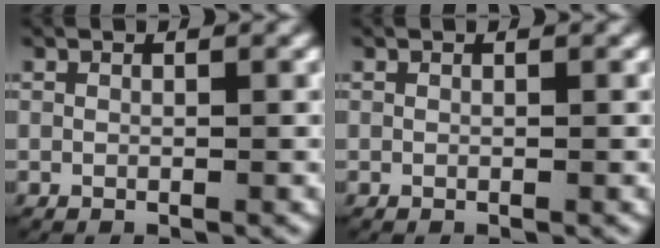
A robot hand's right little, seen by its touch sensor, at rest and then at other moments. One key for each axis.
{"total": 0.0}